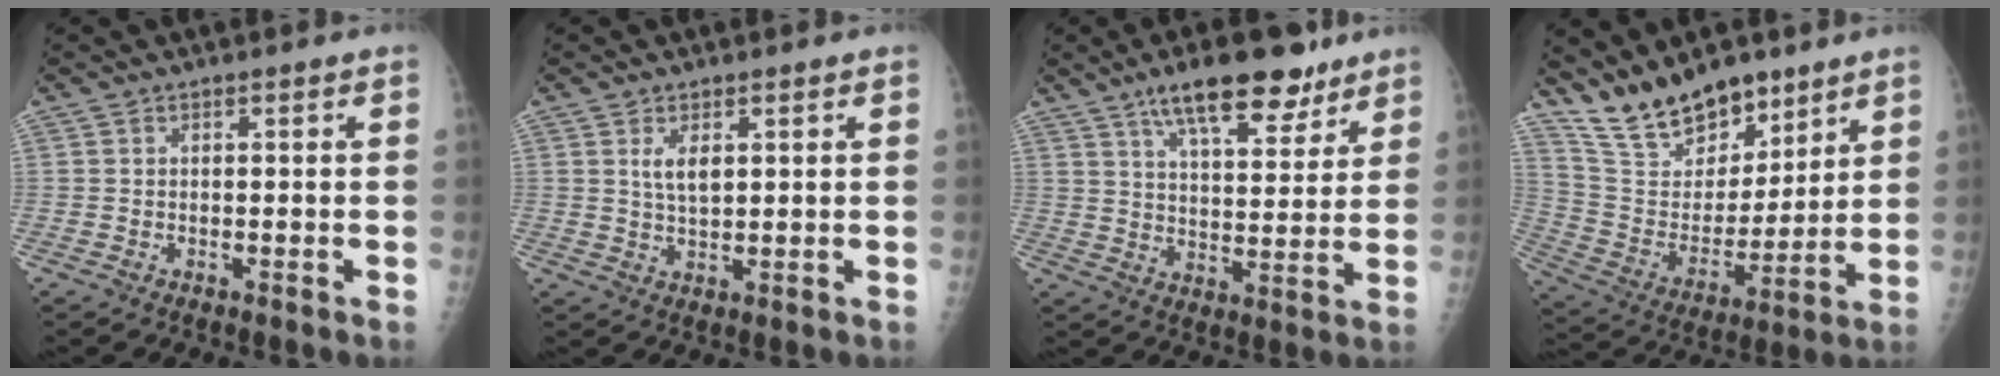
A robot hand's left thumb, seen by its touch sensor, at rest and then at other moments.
{"total": 3.5, "force": [1.4, 1.6, 2.8], "torque": [-0.047, -0.012, 0.031]}
{"total": 14.7, "force": [9.9, 5.3, 9.4], "torque": [-0.115, -0.043, 0.160]}
{"total": 15.8, "force": [12.8, 6.9, 6.2], "torque": [-0.069, -0.072, 0.244]}